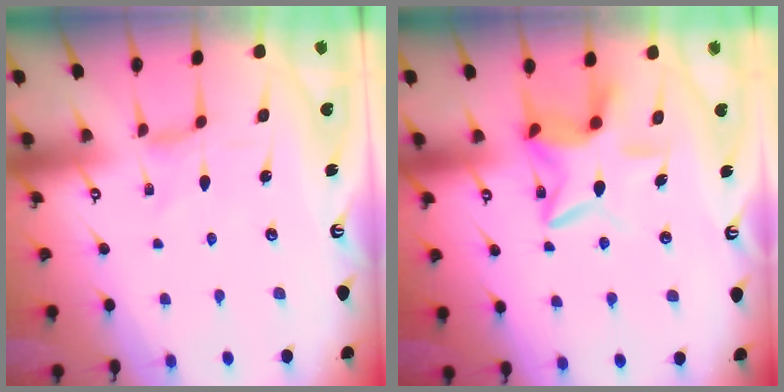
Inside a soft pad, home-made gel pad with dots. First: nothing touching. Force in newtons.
{"total": 10.9, "press": 10.9, "slide": 0.8}